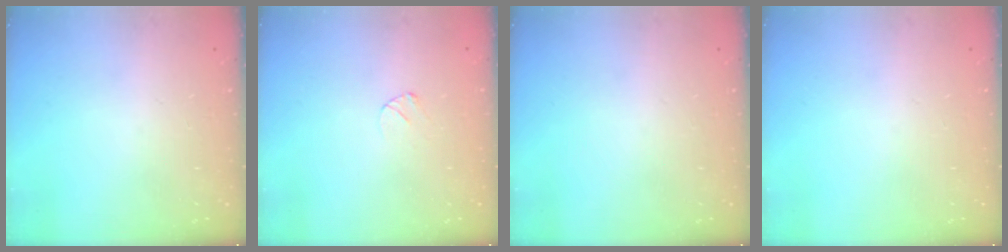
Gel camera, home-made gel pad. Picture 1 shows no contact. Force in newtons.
{"total": 3.6, "press": 3.6, "slide": 0.2}
{"total": 0.0}
{"total": 0.0}